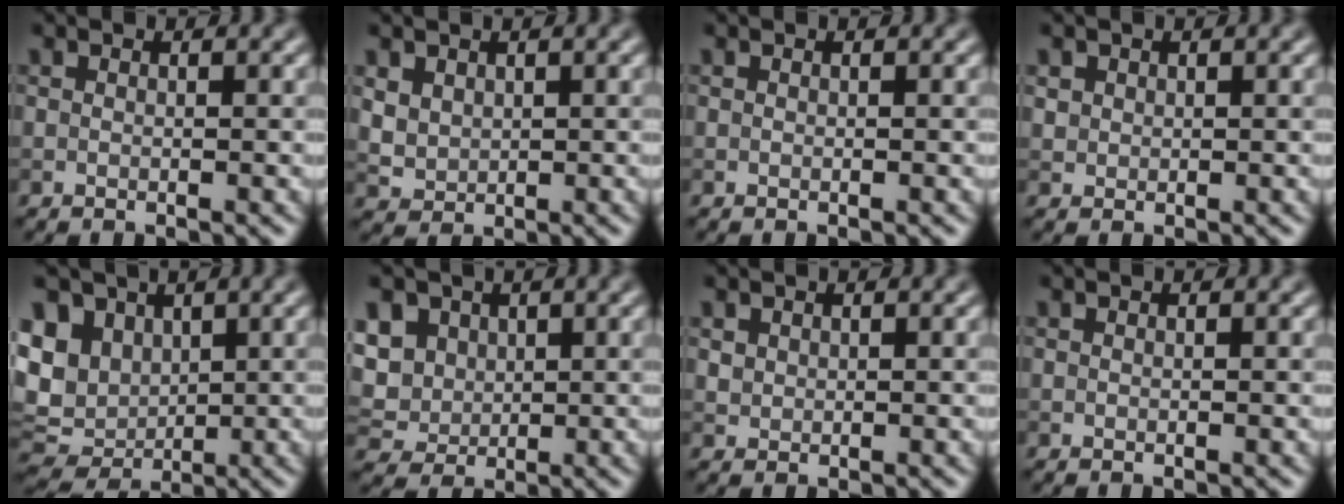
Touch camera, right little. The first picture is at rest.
{"total": 2.1, "force": [1.0, 1.7, 0.8], "torque": [-0.021, -0.006, 0.027]}
{"total": 0.0}
{"total": 0.9, "force": [0.3, 0.8, 0.1], "torque": [0.002, -0.004, 0.011]}
{"total": 9.7, "force": [2.5, 7.7, 5.4], "torque": [-0.115, 0.020, 0.030]}
{"total": 7.4, "force": [2.6, 6.0, 3.5], "torque": [-0.081, 0.020, 0.035]}
{"total": 0.8, "force": [0.4, 0.7, 0.2], "torque": [-0.002, -0.003, 0.013]}
{"total": 0.0}